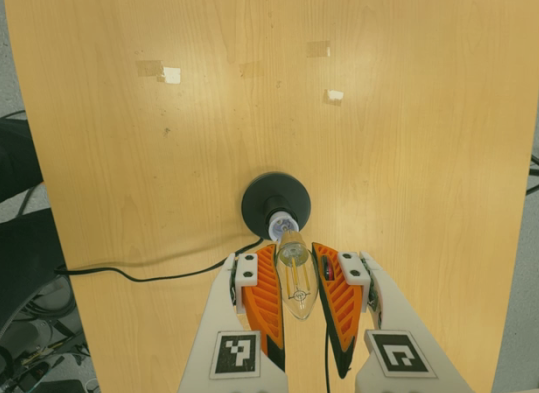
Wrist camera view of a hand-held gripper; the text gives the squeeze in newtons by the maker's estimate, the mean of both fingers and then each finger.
{"total": 19.9, "left": 21.3, "right": 18.6}